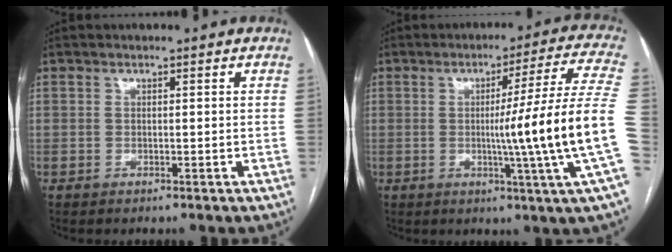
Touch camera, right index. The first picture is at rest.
{"total": 16.7, "force": [-2.7, -3.5, 16.2], "torque": [-0.217, -0.013, -0.047]}